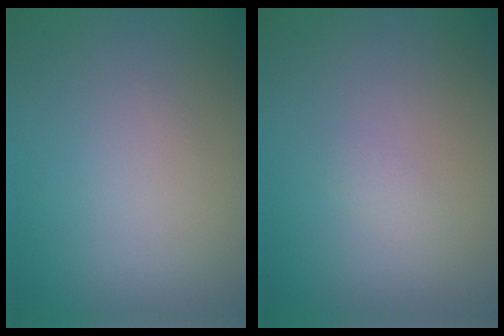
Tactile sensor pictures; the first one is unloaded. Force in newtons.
{"total": 0.6, "press": 0.6, "slide": 0.1}